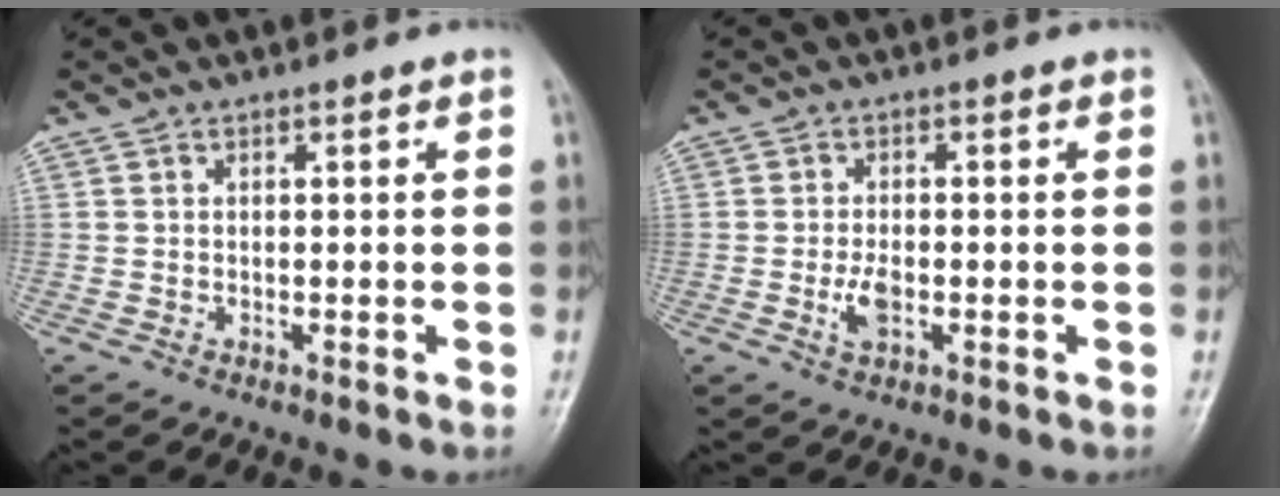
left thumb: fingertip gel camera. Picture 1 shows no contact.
{"total": 3.5, "force": [-0.9, 1.9, 2.8], "torque": [-0.054, 0.000, -0.018]}